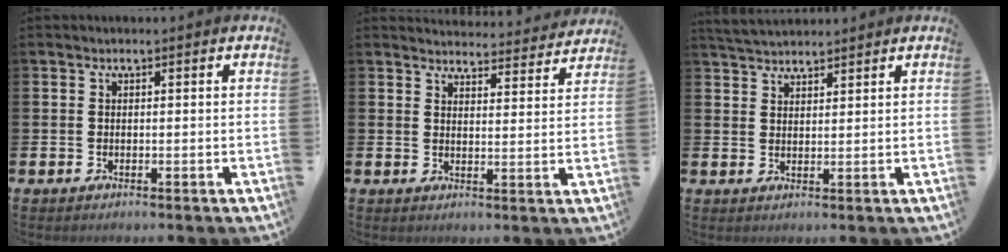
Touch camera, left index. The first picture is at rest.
{"total": 4.1, "force": [4.0, 0.5, 0.1], "torque": [0.001, -0.034, 0.068]}
{"total": 3.5, "force": [3.4, 0.5, 0.3], "torque": [-0.010, -0.014, 0.063]}